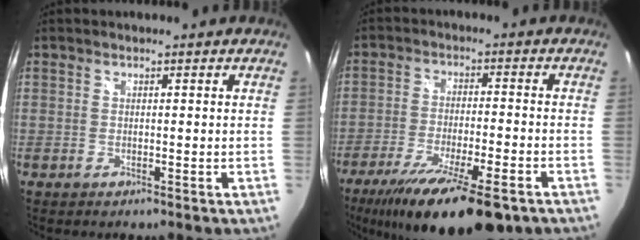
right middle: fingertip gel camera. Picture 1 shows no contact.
{"total": 18.6, "force": [-12.9, 4.4, 12.6], "torque": [-0.235, -0.053, -0.207]}